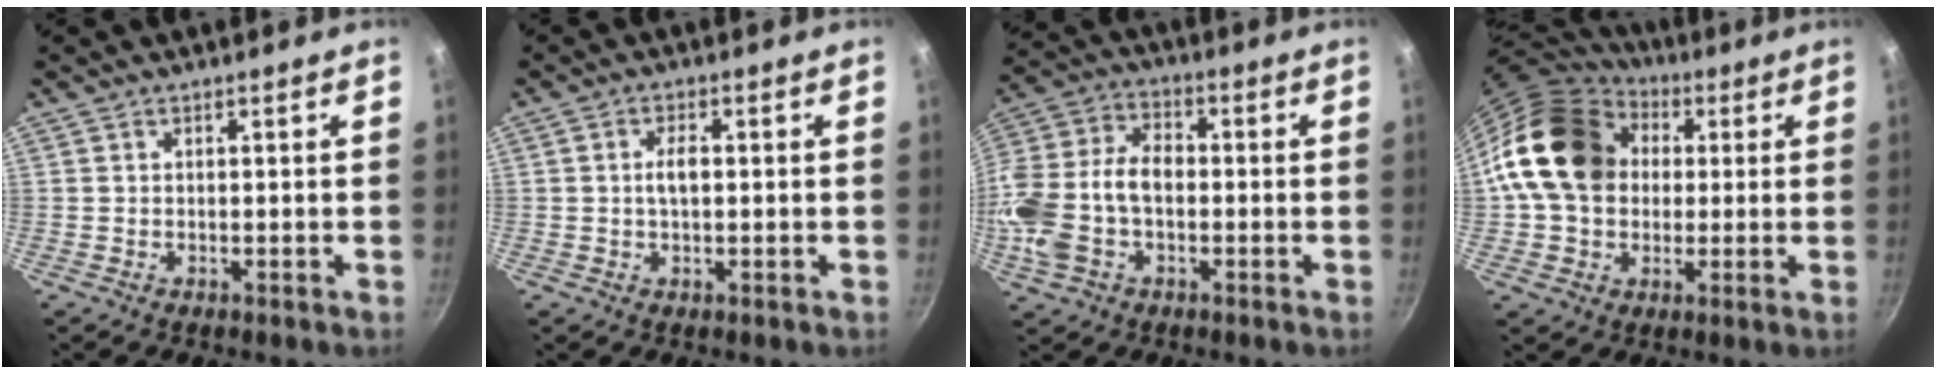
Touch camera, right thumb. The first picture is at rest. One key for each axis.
{"total": 3.1, "fx": 0.2, "fy": 1.6, "fz": 2.7, "tx": -0.042, "ty": 0.010, "tz": 0.001}
{"total": 16.0, "fx": -2.3, "fy": 10.5, "fz": 11.8, "tx": -0.237, "ty": 0.036, "tz": -0.052}
{"total": 18.9, "fx": 3.2, "fy": 14.8, "fz": 11.3, "tx": -0.179, "ty": 0.028, "tz": 0.046}